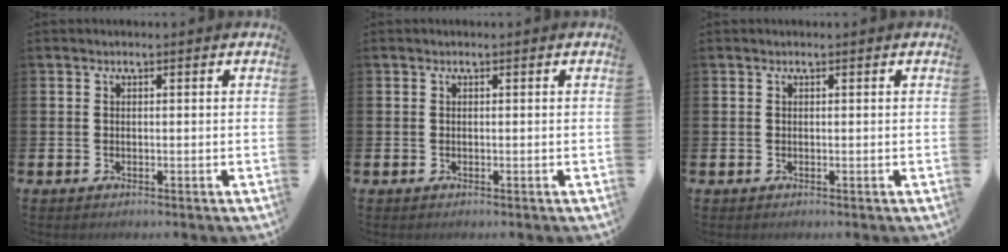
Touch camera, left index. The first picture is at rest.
{"total": 0.0}
{"total": 0.0}